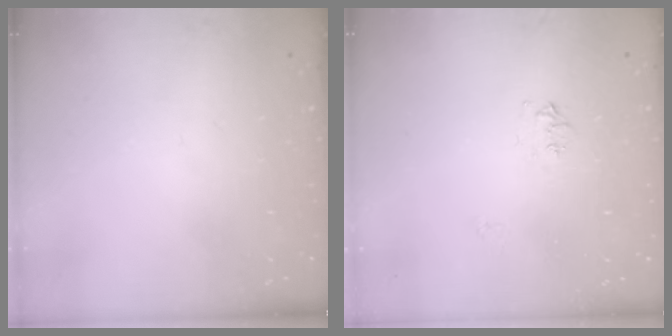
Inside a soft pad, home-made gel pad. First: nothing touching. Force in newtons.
{"total": 5.5, "press": 5.5, "slide": 0.7}